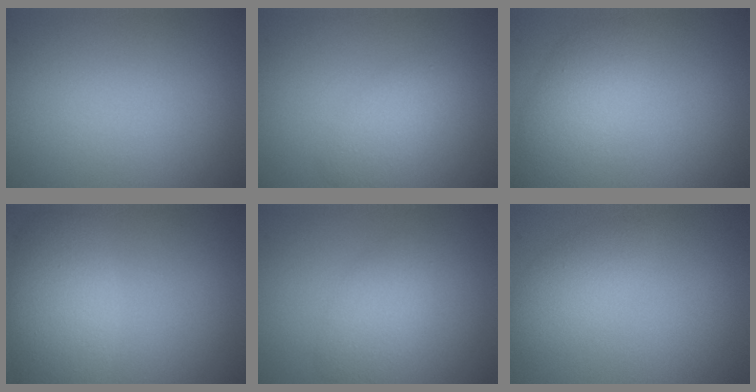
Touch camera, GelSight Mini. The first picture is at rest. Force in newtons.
{"total": 2.6, "press": 2.6, "slide": 0.1}
{"total": 3.9, "press": 3.9, "slide": 0.2}
{"total": 4.8, "press": 4.8, "slide": 0.2}
{"total": 2.6, "press": 2.6, "slide": 0.2}
{"total": 2.5, "press": 2.5, "slide": 0.1}